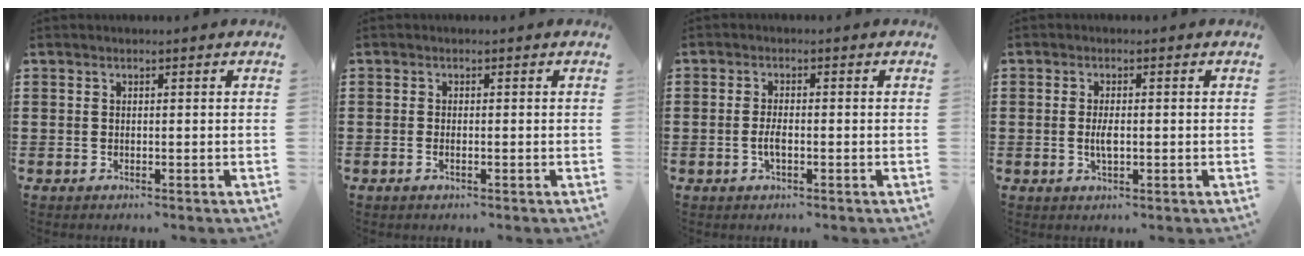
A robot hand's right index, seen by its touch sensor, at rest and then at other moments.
{"total": 0.7, "force": [-0.3, 0.2, 0.6], "torque": [-0.012, -0.005, -0.004]}
{"total": 2.5, "force": [-0.6, 0.8, 2.2], "torque": [-0.048, -0.001, -0.013]}
{"total": 2.8, "force": [-0.3, 1.0, 2.6], "torque": [-0.054, -0.001, -0.008]}